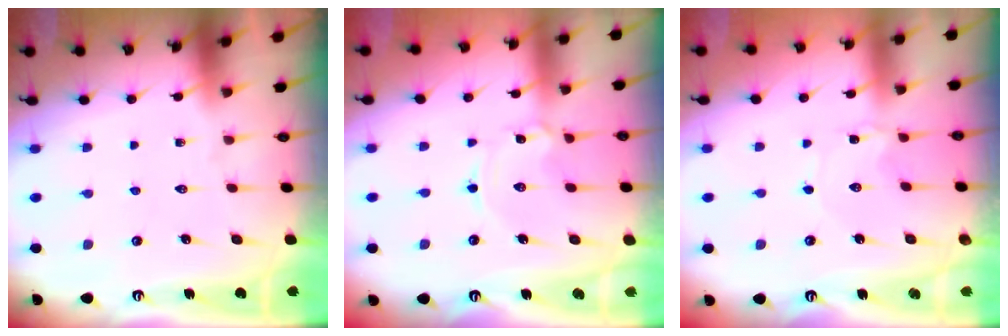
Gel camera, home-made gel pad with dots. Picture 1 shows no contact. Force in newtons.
{"total": 1.3, "press": 1.3, "slide": 0.0}
{"total": 0.7, "press": 0.7, "slide": 0.2}